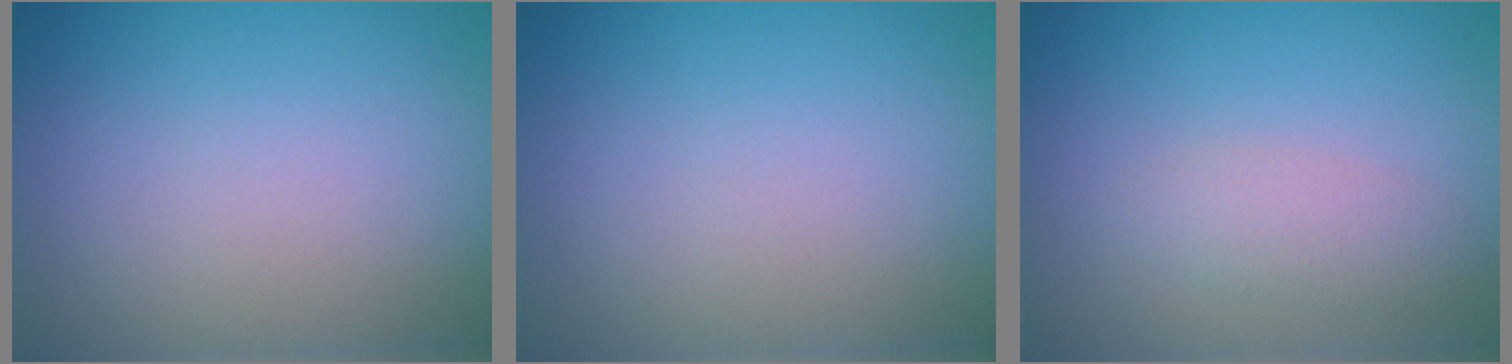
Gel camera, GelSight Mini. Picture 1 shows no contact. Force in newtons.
{"total": 0.0}
{"total": 2.0, "press": 2.0, "slide": 0.0}